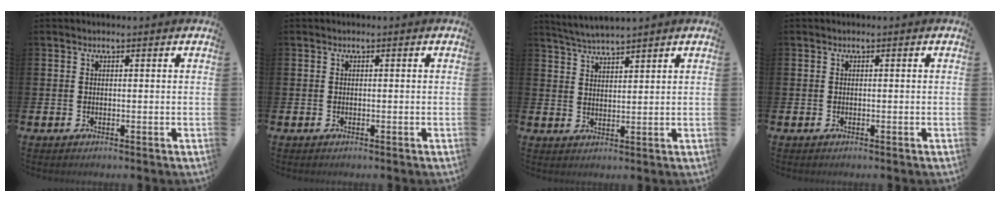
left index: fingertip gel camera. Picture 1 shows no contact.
{"total": 0.0}
{"total": 3.7, "force": [3.6, -0.2, 0.5], "torque": [-0.025, -0.015, 0.066]}
{"total": 0.0}